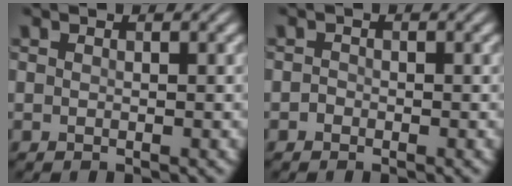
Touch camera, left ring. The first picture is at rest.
{"total": 0.7, "force": [-0.4, 0.5, 0.2], "torque": [-0.001, -0.001, -0.009]}